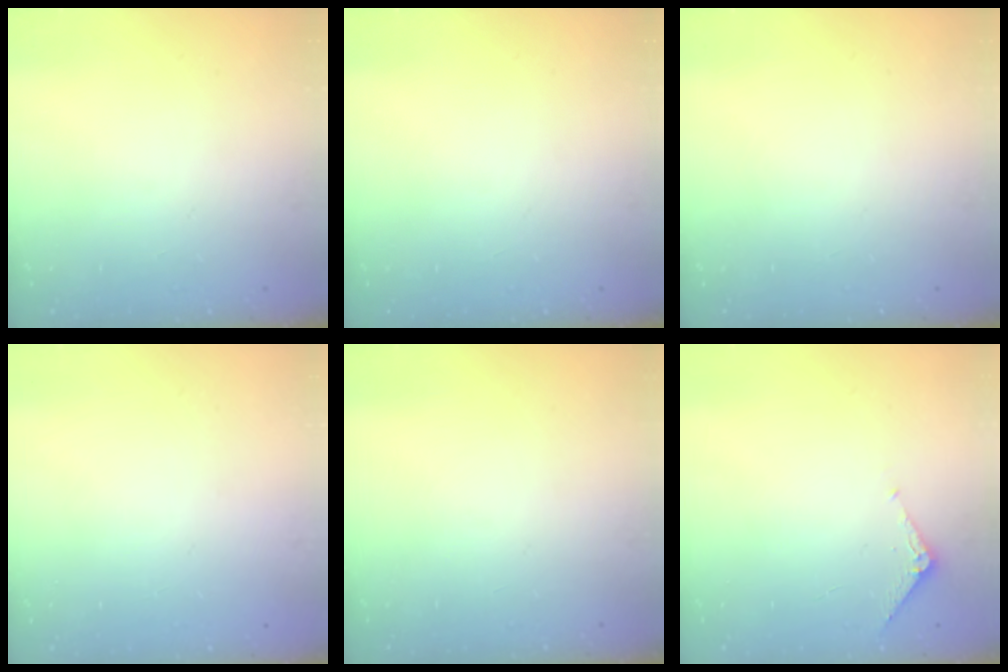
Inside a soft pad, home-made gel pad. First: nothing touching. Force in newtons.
{"total": 0.0}
{"total": 0.0}
{"total": 0.0}
{"total": 0.0}
{"total": 6.2, "press": 6.1, "slide": 0.6}